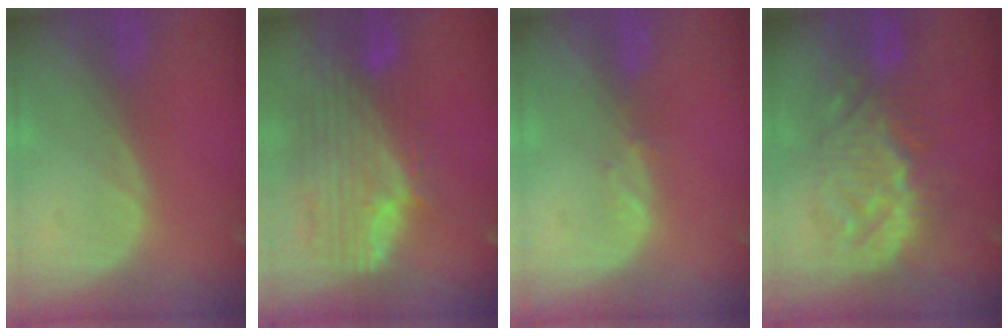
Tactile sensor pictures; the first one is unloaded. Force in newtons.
{"total": 11.8, "press": 10.1, "slide": 6.1}
{"total": 1.1, "press": 1.0, "slide": 0.4}
{"total": 9.6, "press": 9.6, "slide": 0.4}